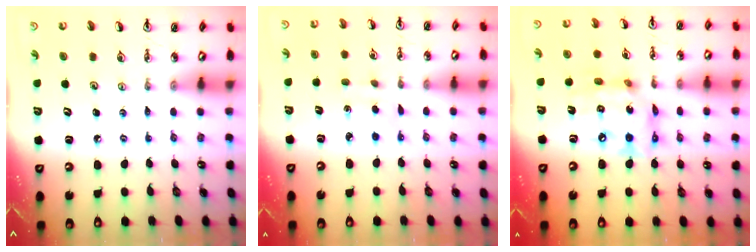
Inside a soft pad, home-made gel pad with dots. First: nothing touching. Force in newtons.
{"total": 1.7, "press": 1.6, "slide": 0.6}
{"total": 14.0, "press": 14.0, "slide": 1.3}